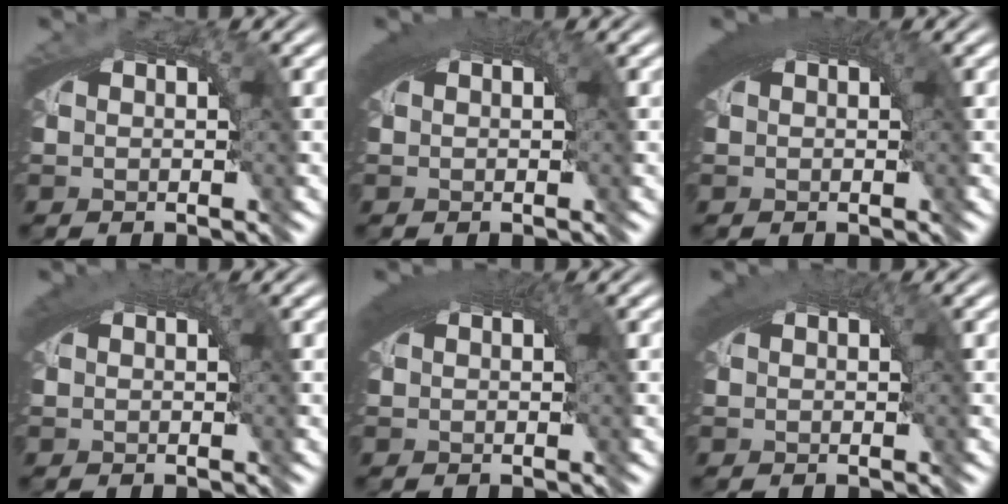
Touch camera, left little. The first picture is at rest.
{"total": 2.4, "force": [0.9, 0.6, 2.1], "torque": [-0.026, 0.008, 0.013]}
{"total": 3.3, "force": [1.1, 1.1, 3.0], "torque": [-0.037, 0.011, 0.015]}
{"total": 1.5, "force": [0.7, 0.2, 1.4], "torque": [-0.016, 0.006, 0.011]}
{"total": 2.9, "force": [1.1, 0.8, 2.6], "torque": [-0.030, 0.011, 0.014]}
{"total": 1.8, "force": [0.7, 0.3, 1.6], "torque": [-0.020, 0.006, 0.012]}